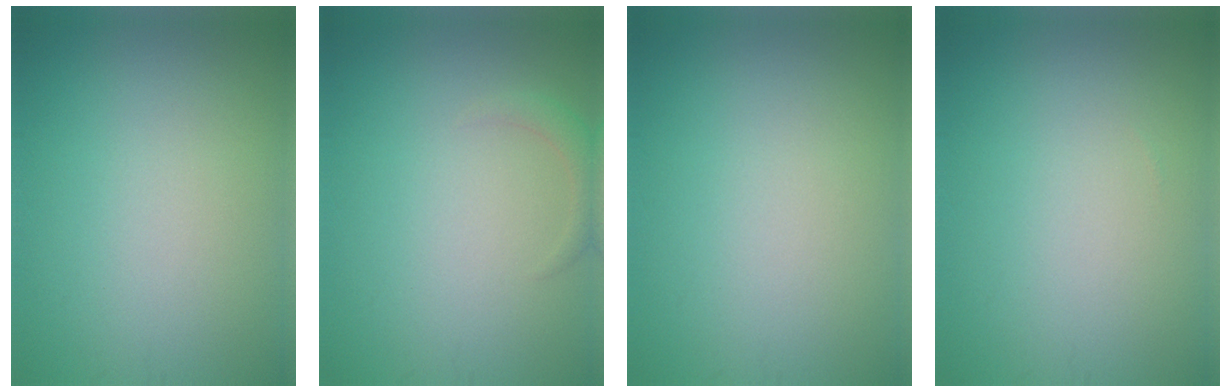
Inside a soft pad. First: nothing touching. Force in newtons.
{"total": 1.3, "press": 1.3, "slide": 0.1}
{"total": 0.0}
{"total": 0.0}